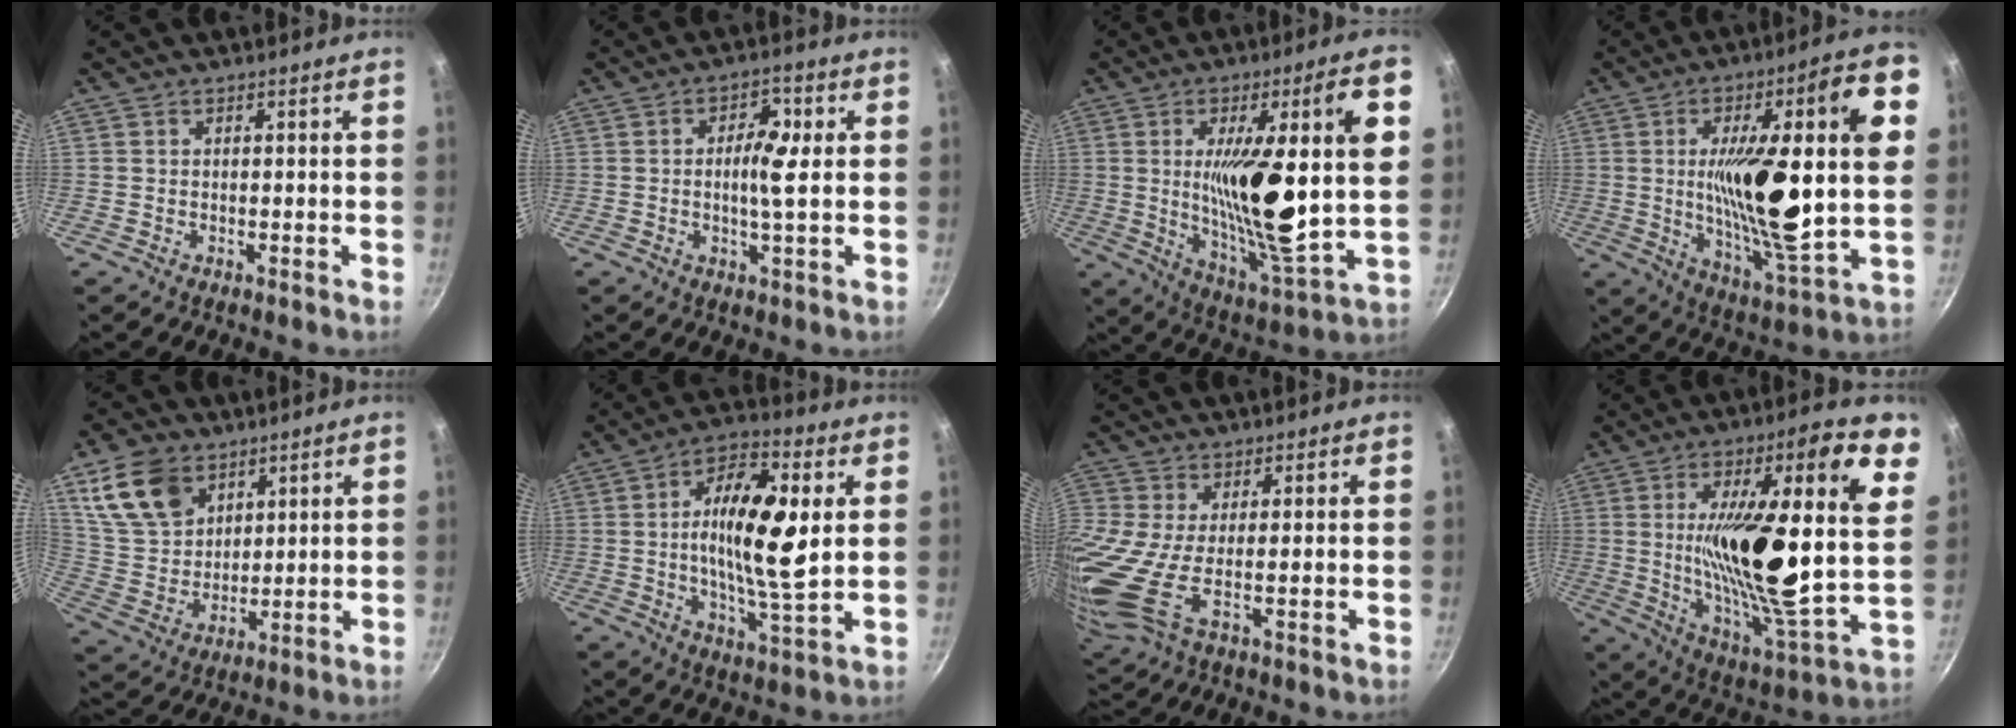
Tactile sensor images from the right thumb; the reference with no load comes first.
{"total": 5.8, "force": [0.5, 1.8, 5.5], "torque": [-0.094, 0.007, 0.003]}
{"total": 25.3, "force": [4.0, 5.3, 24.4], "torque": [-0.389, -0.021, 0.073]}
{"total": 28.5, "force": [4.0, 7.9, 27.1], "torque": [-0.425, -0.003, 0.065]}
{"total": 14.3, "force": [7.6, 9.7, 7.2], "torque": [-0.116, -0.024, 0.160]}
{"total": 16.0, "force": [2.4, 5.5, 14.9], "torque": [-0.249, -0.005, 0.032]}
{"total": 10.3, "force": [0.4, 3.4, 9.7], "torque": [-0.223, -0.014, 0.010]}
{"total": 29.5, "force": [8.3, 8.5, 27.0], "torque": [-0.434, -0.041, 0.130]}